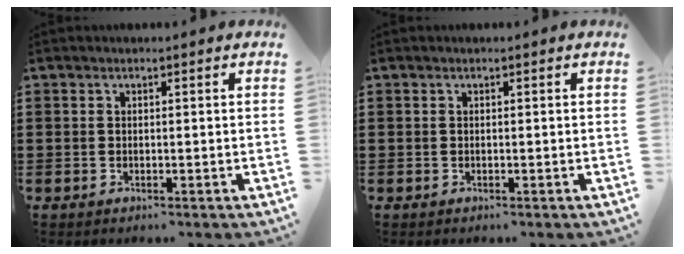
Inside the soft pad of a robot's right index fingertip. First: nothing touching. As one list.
[{"total": 0.0}]